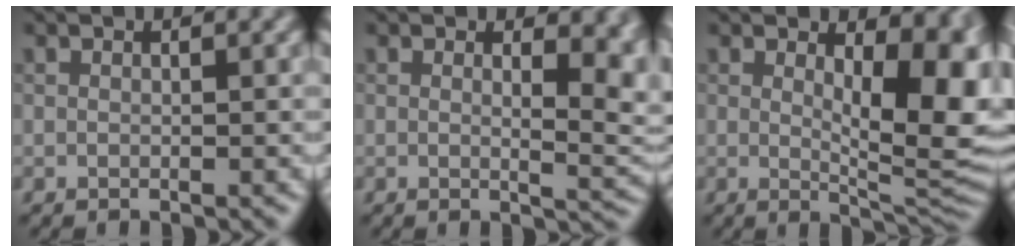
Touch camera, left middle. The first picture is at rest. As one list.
[{"total": 5.9, "force": [1.5, 2.5, 5.2], "torque": [-0.041, -0.005, 0.024]}, {"total": 9.4, "force": [2.0, 3.8, 8.3], "torque": [-0.100, -0.014, 0.042]}]